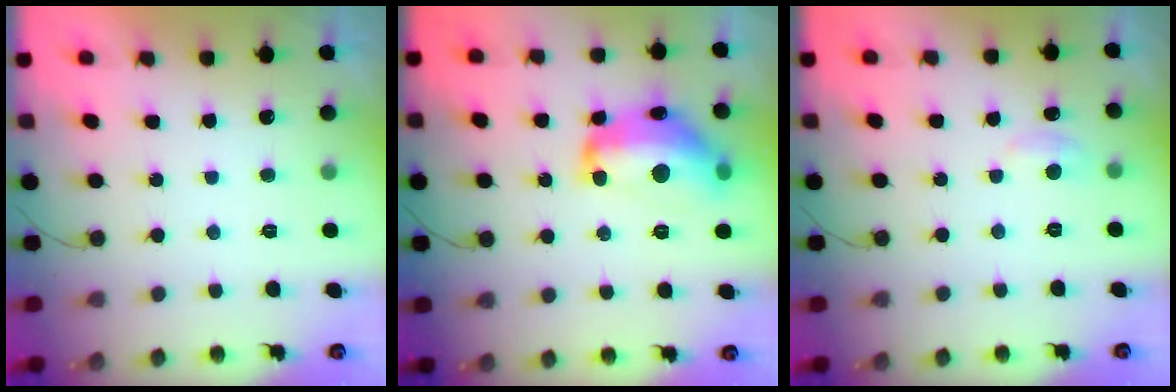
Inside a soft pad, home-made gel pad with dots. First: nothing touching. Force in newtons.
{"total": 16.9, "press": 16.8, "slide": 1.4}
{"total": 4.4, "press": 4.3, "slide": 0.6}